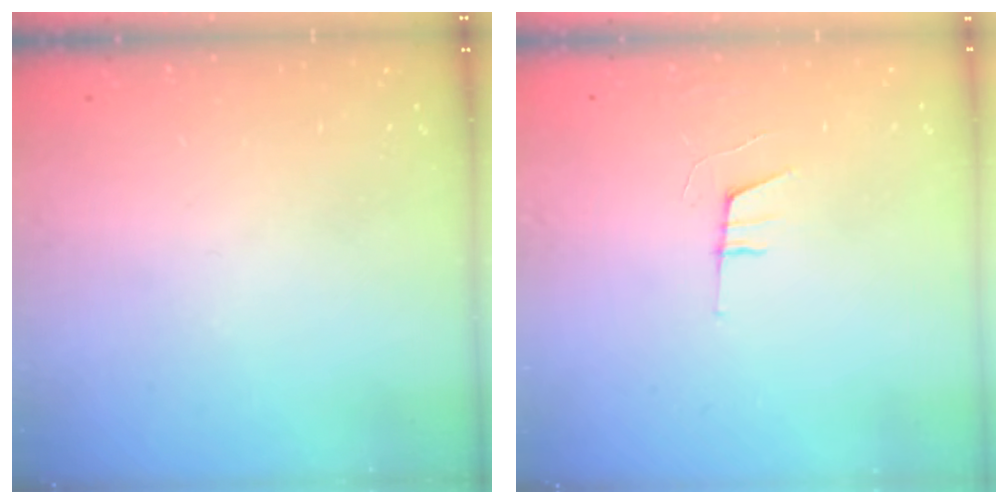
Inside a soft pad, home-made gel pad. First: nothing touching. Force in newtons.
{"total": 6.1, "press": 5.2, "slide": 3.1}